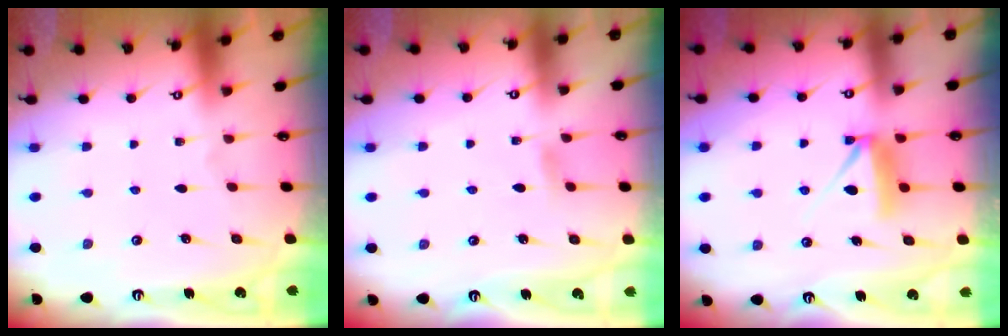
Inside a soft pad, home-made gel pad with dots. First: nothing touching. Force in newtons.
{"total": 4.7, "press": 4.6, "slide": 0.6}
{"total": 7.7, "press": 7.7, "slide": 0.3}